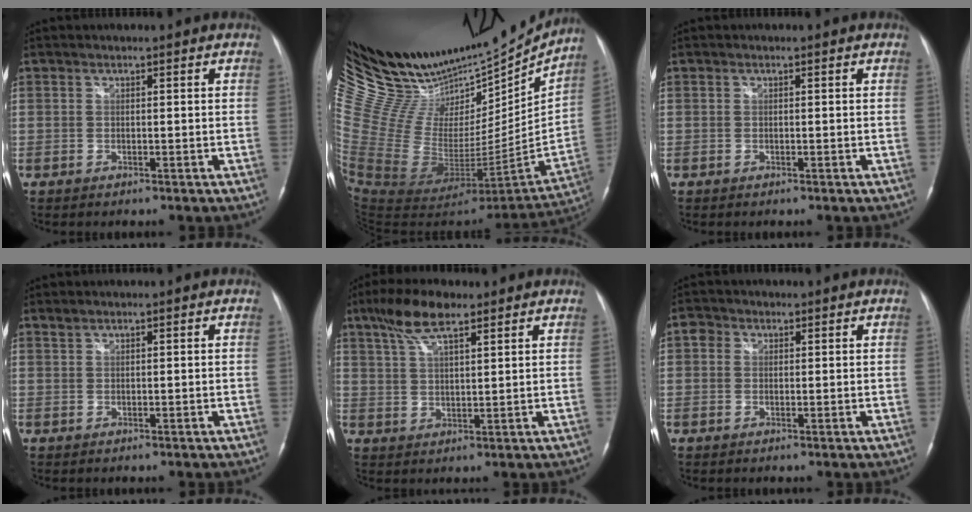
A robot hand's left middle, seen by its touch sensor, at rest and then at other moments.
{"total": 34.8, "force": [29.9, 11.2, 13.9], "torque": [-0.268, -0.019, 0.468]}
{"total": 0.0}
{"total": 0.6, "force": [0.6, 0.0, 0.1], "torque": [-0.007, 0.005, 0.014]}
{"total": 7.7, "force": [5.2, 1.9, 5.4], "torque": [-0.114, 0.017, 0.100]}
{"total": 2.0, "force": [0.7, 1.8, 0.8], "torque": [-0.015, 0.012, 0.007]}